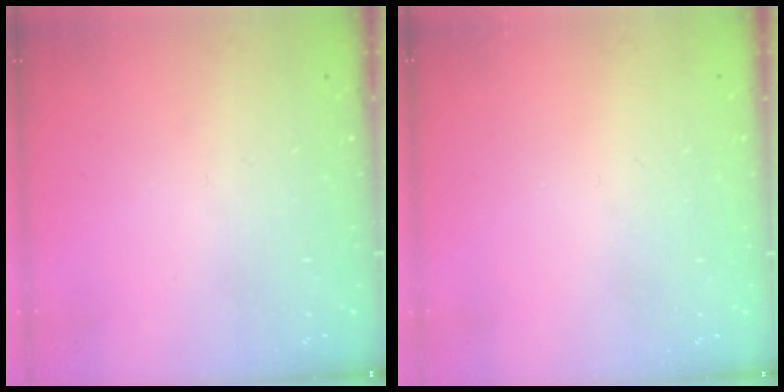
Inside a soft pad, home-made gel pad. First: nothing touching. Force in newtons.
{"total": 0.8, "press": 0.8, "slide": 0.0}